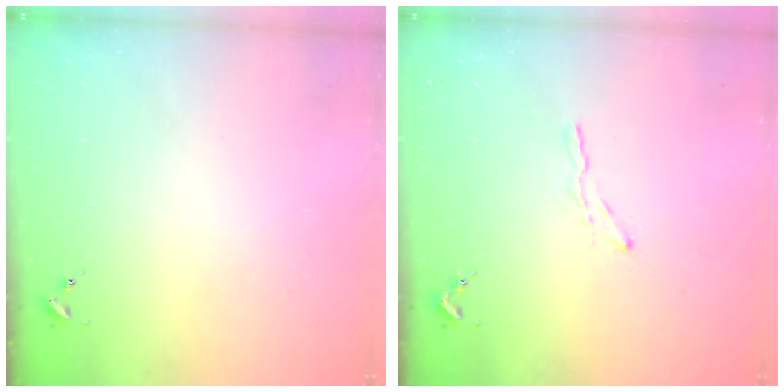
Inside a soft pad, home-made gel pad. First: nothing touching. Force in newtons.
{"total": 3.4, "press": 3.4, "slide": 0.4}